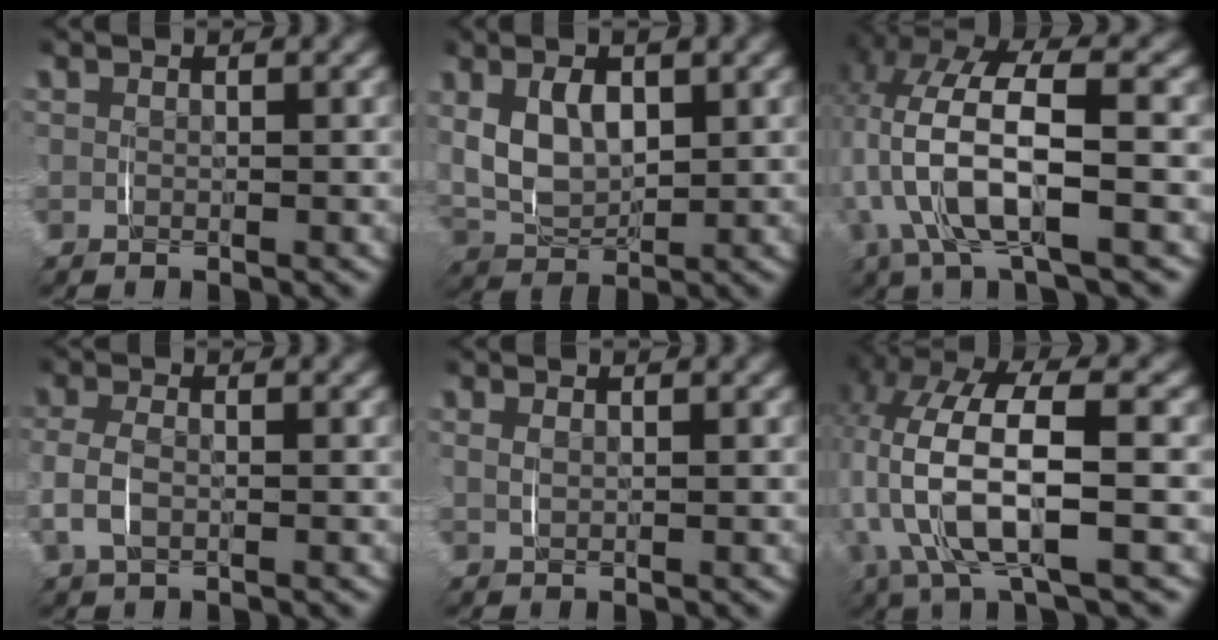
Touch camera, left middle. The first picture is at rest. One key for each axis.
{"total": 6.1, "fx": 1.0, "fy": 4.2, "fz": 4.3, "tx": -0.100, "ty": -0.008, "tz": 0.027}
{"total": 8.0, "fx": 0.3, "fy": 3.8, "fz": 7.1, "tx": -0.168, "ty": -0.001, "tz": 0.008}
{"total": 2.8, "fx": -0.3, "fy": 1.8, "fz": 2.1, "tx": -0.063, "ty": 0.000, "tz": -0.002}
{"total": 0.7, "fx": 0.4, "fy": 0.2, "fz": 0.5, "tx": -0.010, "ty": 0.000, "tz": 0.012}
{"total": 9.1, "fx": 0.4, "fy": 4.7, "fz": 7.8, "tx": -0.191, "ty": -0.011, "tz": 0.014}